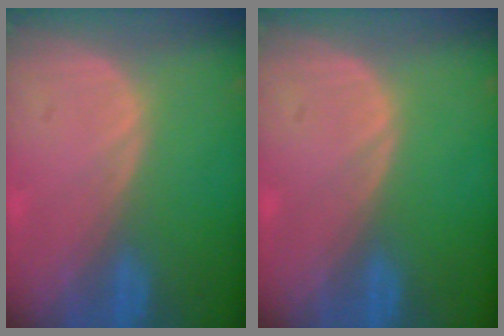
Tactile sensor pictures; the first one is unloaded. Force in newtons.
{"total": 0.0}